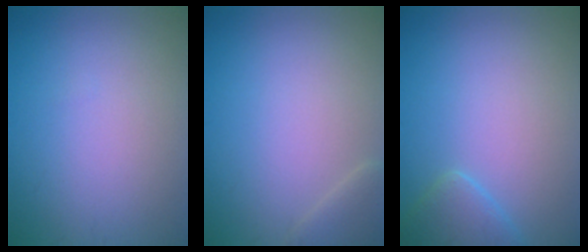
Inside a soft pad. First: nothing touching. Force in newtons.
{"total": 1.7, "press": 1.7, "slide": 0.1}
{"total": 2.2, "press": 2.2, "slide": 0.1}